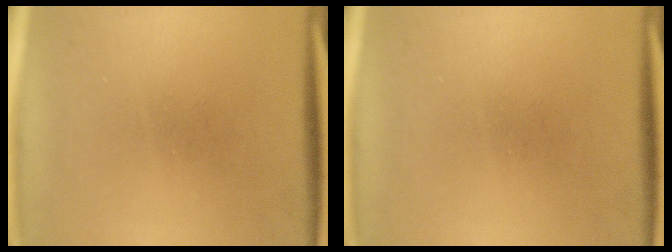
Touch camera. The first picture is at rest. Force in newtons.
{"total": 0.0}